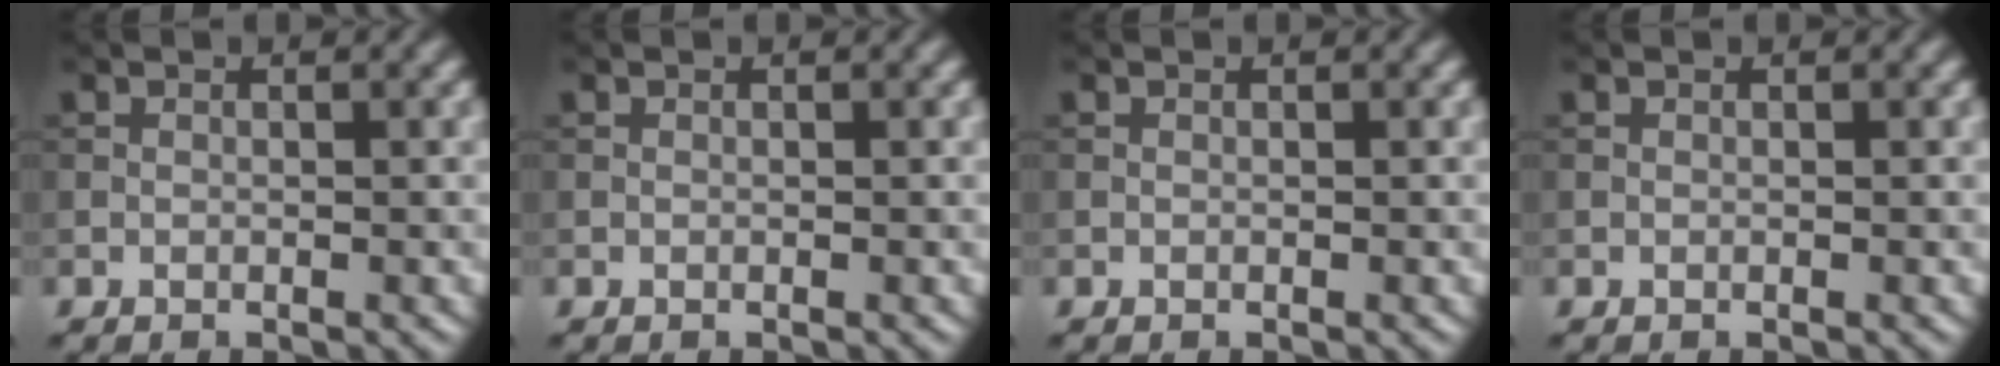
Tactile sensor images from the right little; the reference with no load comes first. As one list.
[{"total": 0.0}, {"total": 0.0}, {"total": 0.0}]